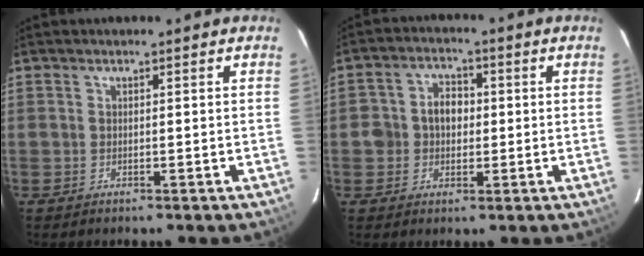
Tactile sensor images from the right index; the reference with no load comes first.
{"total": 5.7, "force": [-0.2, 5.0, 2.8], "torque": [-0.053, 0.019, -0.001]}